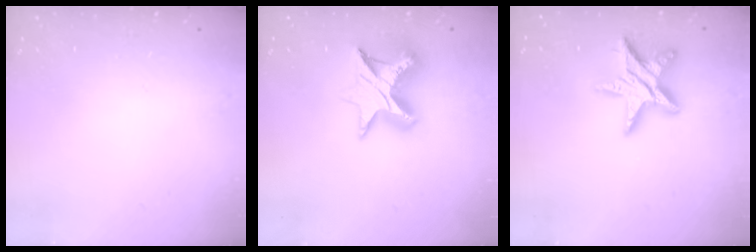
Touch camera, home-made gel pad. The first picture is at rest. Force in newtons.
{"total": 11.3, "press": 11.3, "slide": 0.8}
{"total": 15.1, "press": 15.0, "slide": 1.4}